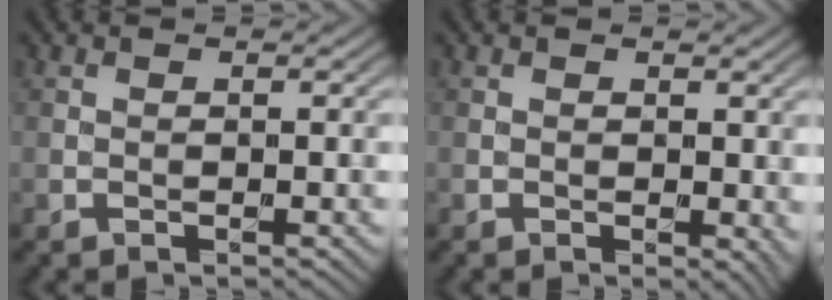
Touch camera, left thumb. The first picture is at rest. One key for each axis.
{"total": 1.9, "fx": 0.0, "fy": 1.1, "fz": 1.5, "tx": -0.017, "ty": -0.007, "tz": 0.003}